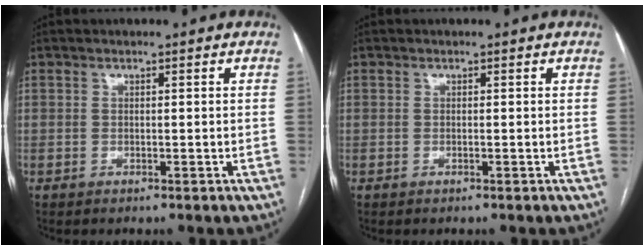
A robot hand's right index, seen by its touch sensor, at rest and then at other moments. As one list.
[{"total": 0.0}]